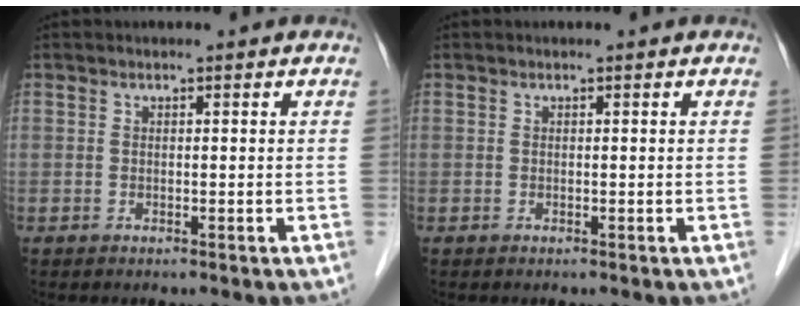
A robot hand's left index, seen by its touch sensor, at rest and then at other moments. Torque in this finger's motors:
{"motor_torque": [0.00, 0.00, 0.00, 0.00]}